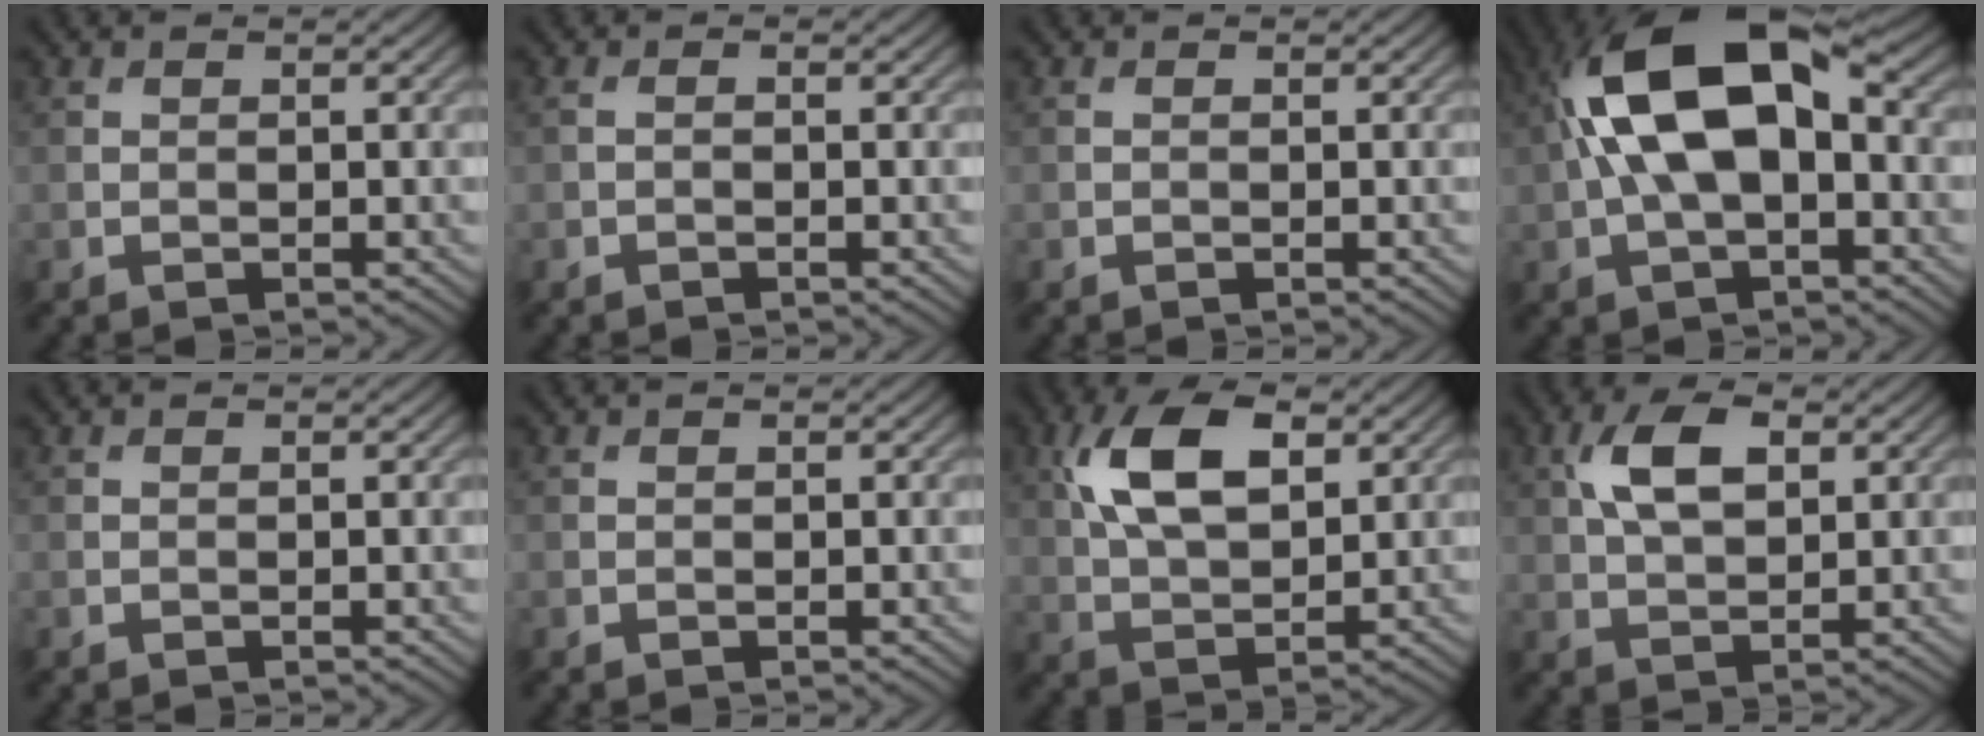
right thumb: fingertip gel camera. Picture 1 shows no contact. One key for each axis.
{"total": 0.8, "fx": -0.3, "fy": 0.3, "fz": 0.7, "tx": -0.018, "ty": 0.000, "tz": -0.007}
{"total": 0.0}
{"total": 15.1, "fx": 1.4, "fy": 7.8, "fz": 12.8, "tx": -0.248, "ty": 0.029, "tz": 0.017}
{"total": 0.0}
{"total": 0.0}
{"total": 10.7, "fx": 3.7, "fy": 5.7, "fz": 8.3, "tx": -0.181, "ty": 0.012, "tz": 0.069}
{"total": 7.0, "fx": 2.2, "fy": 3.7, "fz": 5.5, "tx": -0.118, "ty": 0.008, "tz": 0.038}